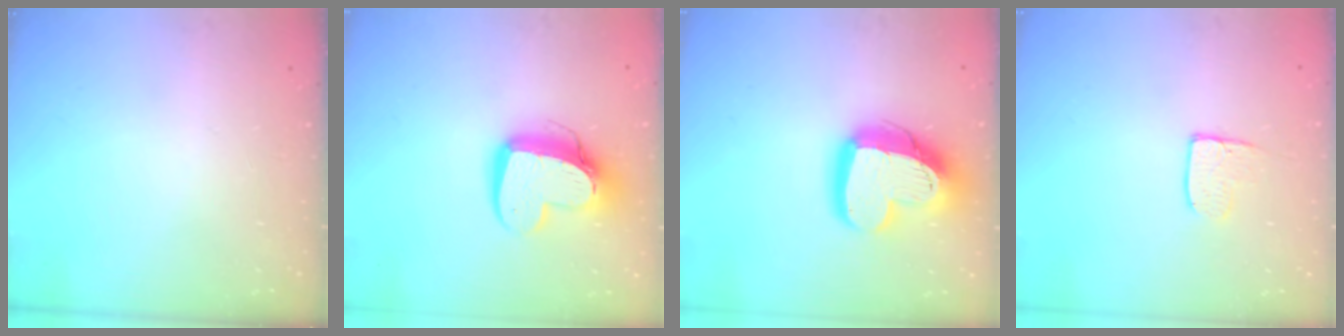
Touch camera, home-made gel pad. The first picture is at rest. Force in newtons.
{"total": 13.7, "press": 13.7, "slide": 1.3}
{"total": 18.8, "press": 18.7, "slide": 1.8}
{"total": 6.3, "press": 6.2, "slide": 0.5}